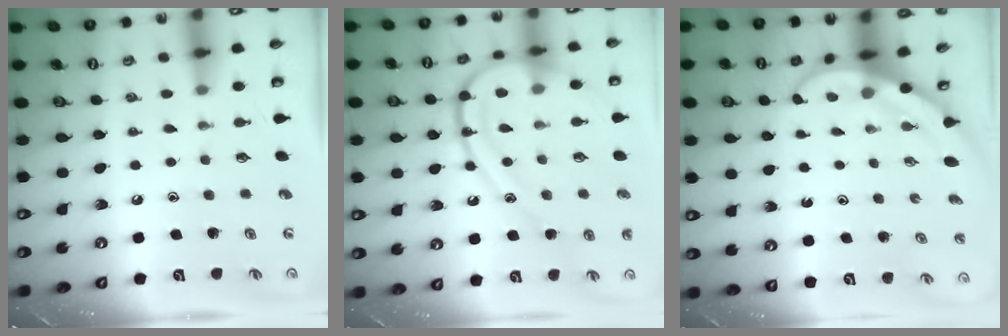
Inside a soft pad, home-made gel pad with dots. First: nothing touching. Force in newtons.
{"total": 16.6, "press": 16.5, "slide": 1.4}
{"total": 3.8, "press": 3.8, "slide": 0.2}